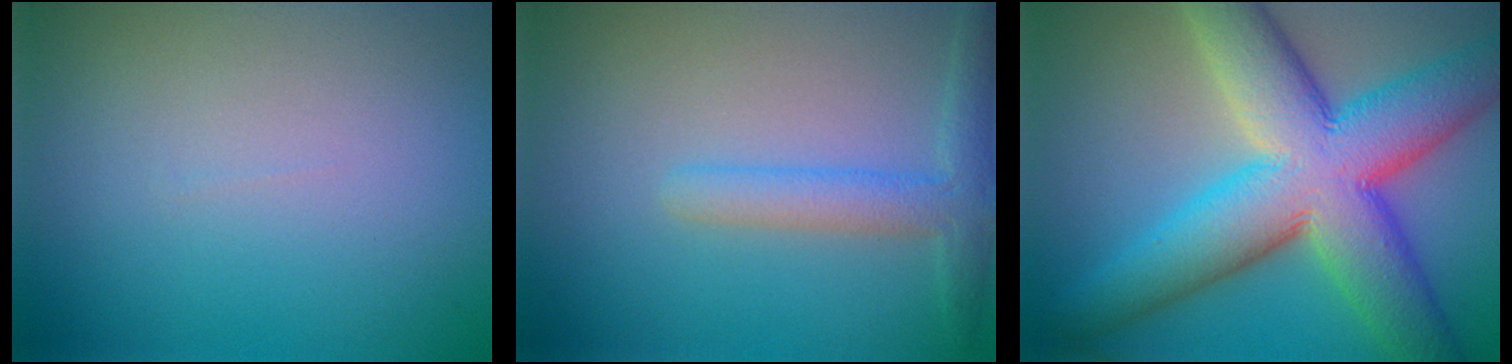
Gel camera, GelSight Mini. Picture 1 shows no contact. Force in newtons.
{"total": 3.0, "press": 3.0, "slide": 0.2}
{"total": 13.2, "press": 13.2, "slide": 0.7}